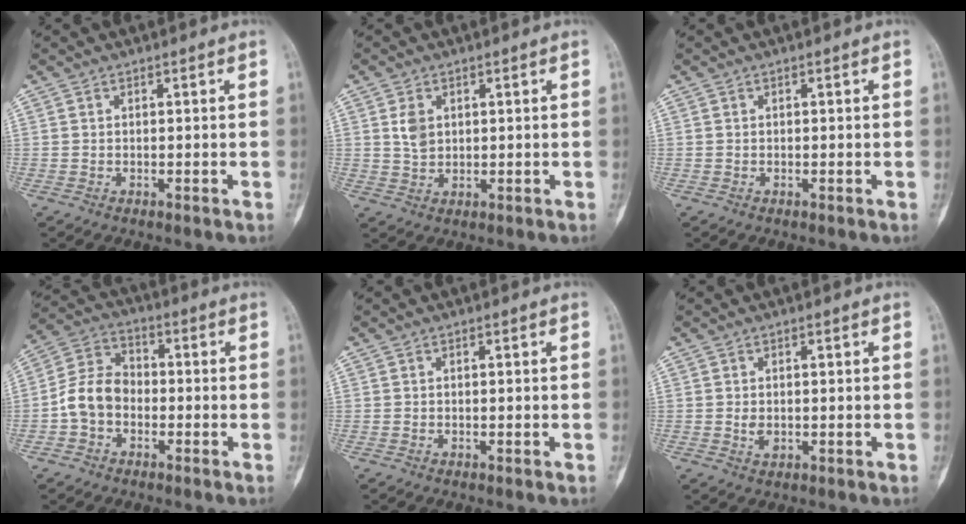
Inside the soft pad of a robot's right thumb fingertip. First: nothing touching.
{"total": 3.7, "force": [1.1, 2.7, 2.4], "torque": [-0.033, -0.005, 0.025]}
{"total": 0.0}
{"total": 8.6, "force": [-2.1, 6.6, 5.1], "torque": [-0.085, 0.036, -0.054]}
{"total": 0.7, "force": [-0.1, 0.3, 0.6], "torque": [-0.007, -0.001, 0.001]}
{"total": 2.5, "force": [0.0, 1.7, 1.9], "torque": [-0.026, -0.003, 0.002]}